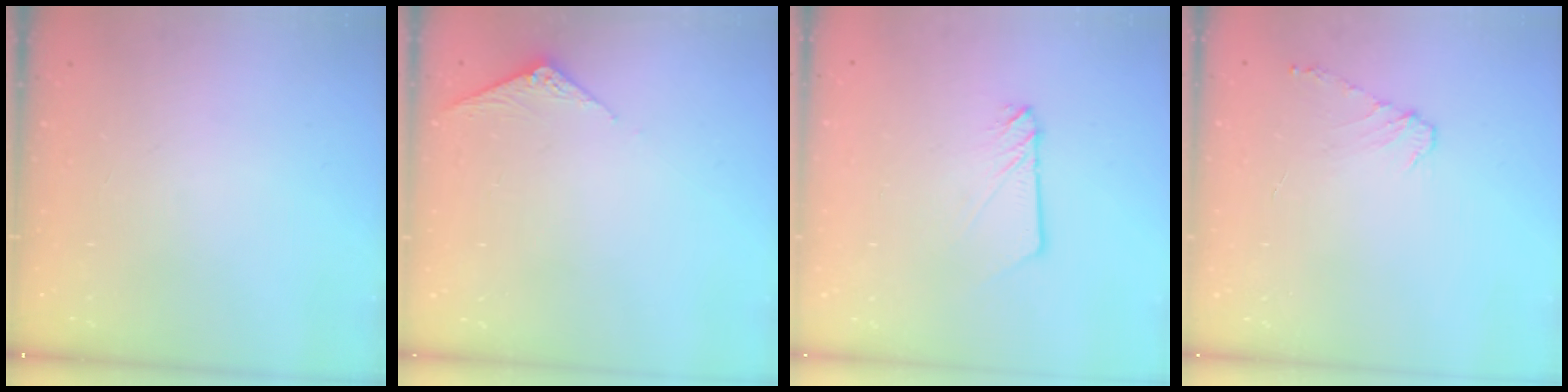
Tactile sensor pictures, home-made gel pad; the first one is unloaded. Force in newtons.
{"total": 3.7, "press": 3.7, "slide": 0.4}
{"total": 3.3, "press": 3.3, "slide": 0.3}
{"total": 4.7, "press": 4.6, "slide": 0.7}